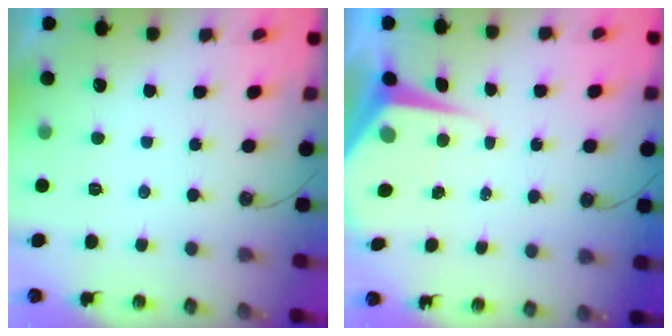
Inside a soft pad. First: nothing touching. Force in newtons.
{"total": 7.2, "press": 7.2, "slide": 0.3}